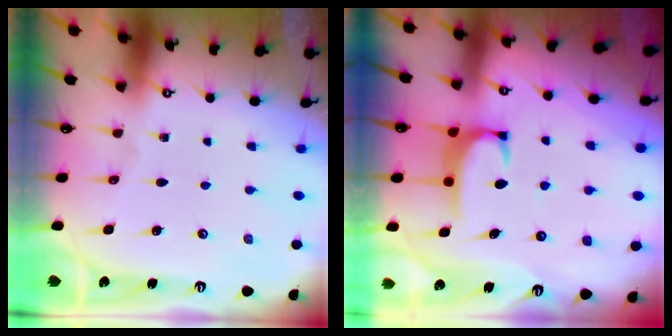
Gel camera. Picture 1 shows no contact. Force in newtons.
{"total": 2.0, "press": 1.9, "slide": 0.5}